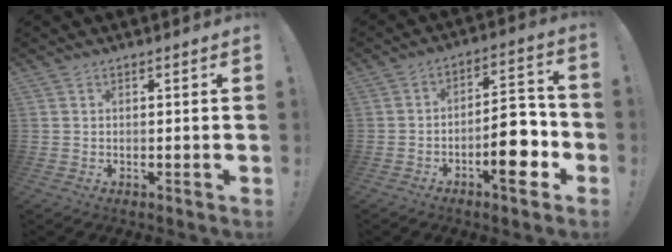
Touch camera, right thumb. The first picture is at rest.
{"total": 13.2, "force": [-5.1, 5.0, 11.1], "torque": [-0.133, 0.029, -0.084]}